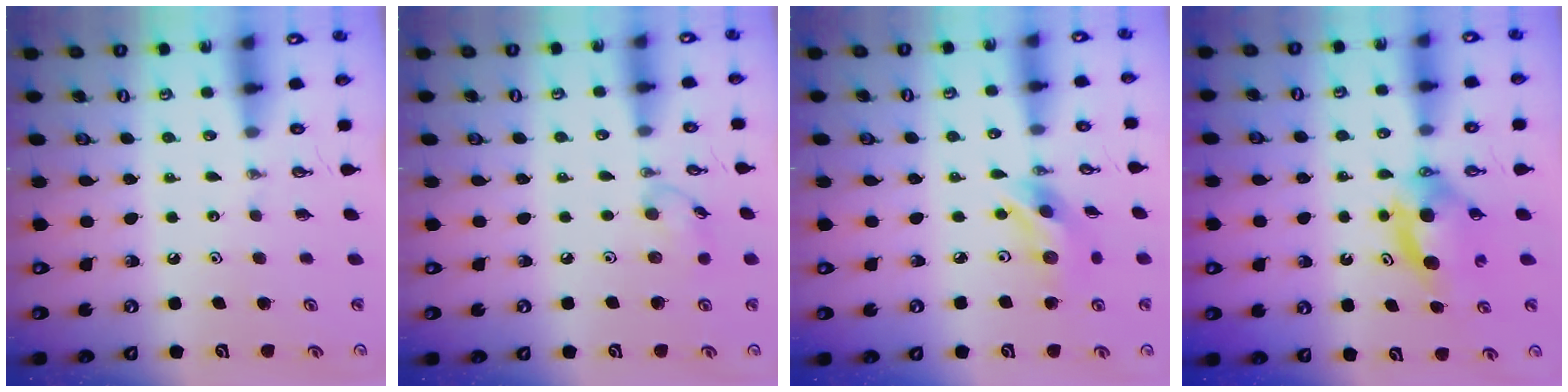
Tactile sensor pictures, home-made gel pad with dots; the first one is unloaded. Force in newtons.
{"total": 6.6, "press": 6.6, "slide": 0.8}
{"total": 11.0, "press": 11.0, "slide": 0.6}
{"total": 5.8, "press": 5.5, "slide": 1.7}